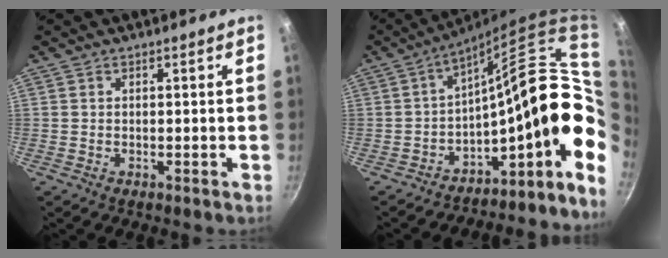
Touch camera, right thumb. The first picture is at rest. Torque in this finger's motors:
{"motor_torque": [0.23, -0.09, 0.85, 0.34, 0.14]}